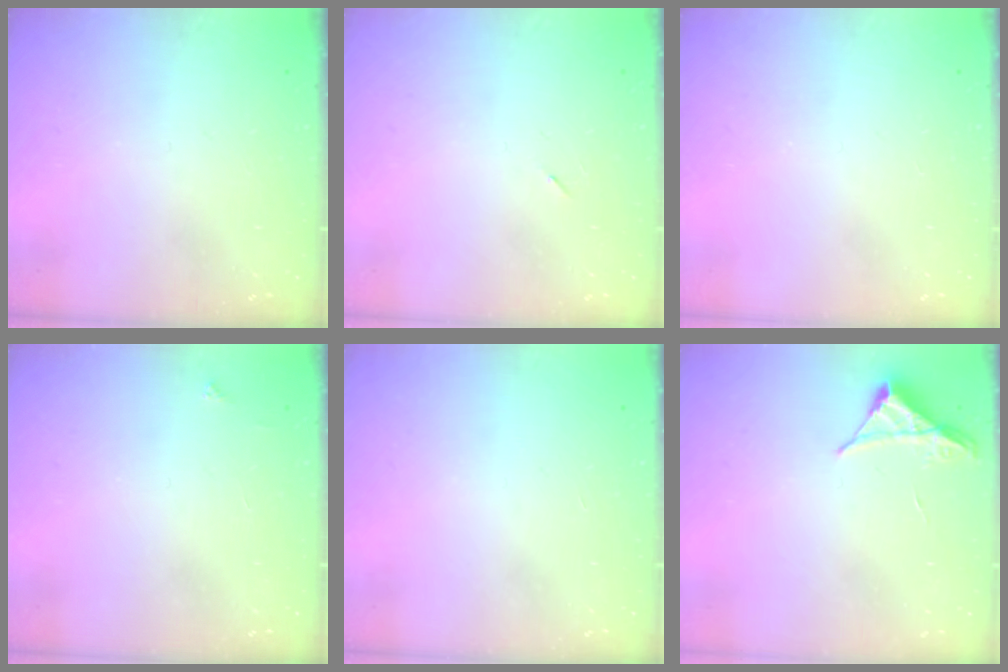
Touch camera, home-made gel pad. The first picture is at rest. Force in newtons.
{"total": 2.2, "press": 1.9, "slide": 1.2}
{"total": 0.0}
{"total": 2.0, "press": 2.0, "slide": 0.3}
{"total": 1.5, "press": 1.5, "slide": 0.1}
{"total": 3.9, "press": 3.8, "slide": 0.5}